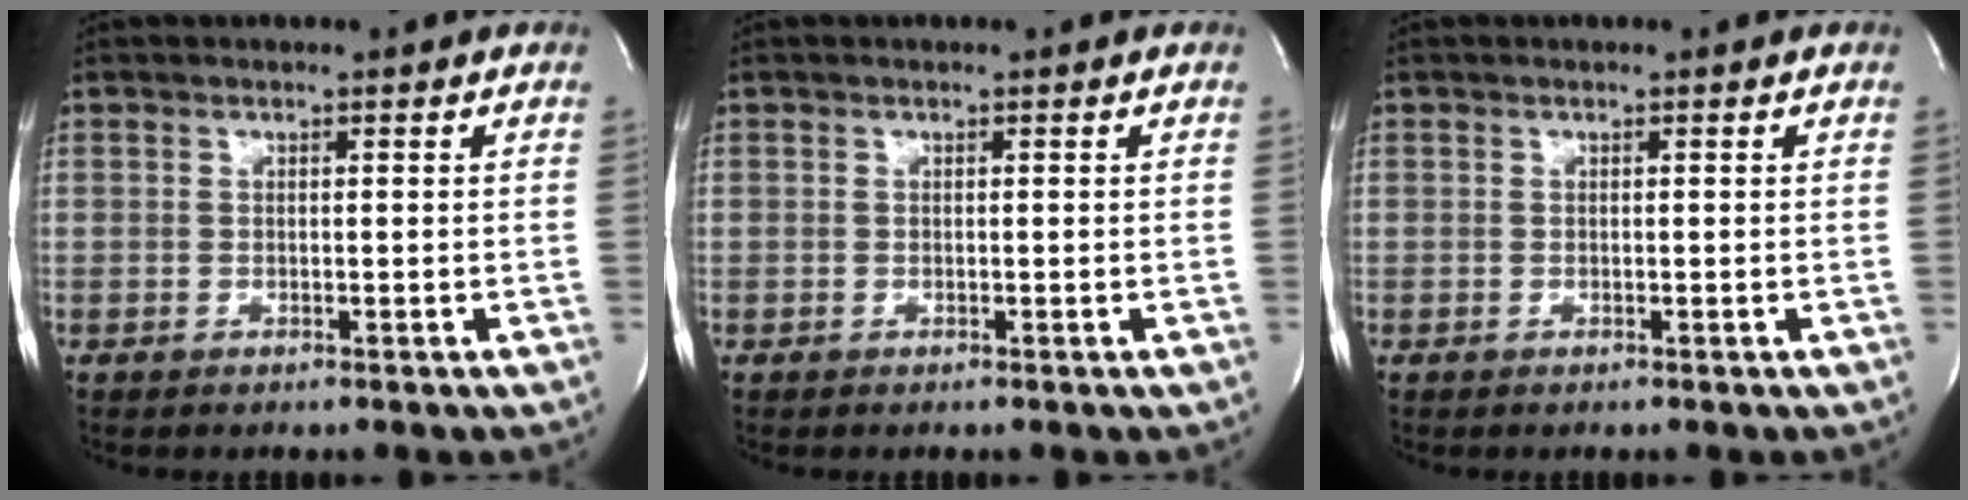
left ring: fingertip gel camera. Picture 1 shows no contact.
{"total": 0.0}
{"total": 0.0}